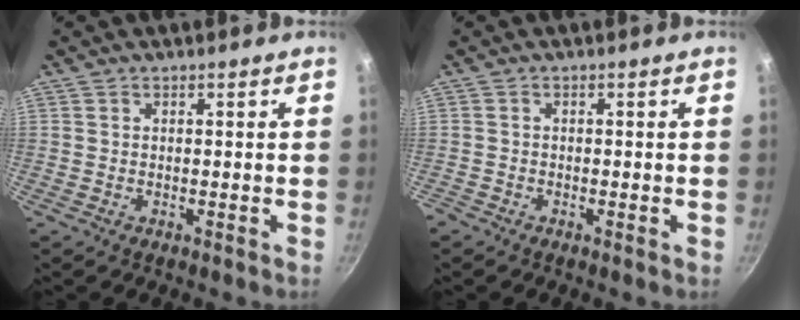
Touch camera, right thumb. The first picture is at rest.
{"total": 0.8, "force": [-0.7, 0.3, 0.3], "torque": [-0.015, 0.003, -0.018]}